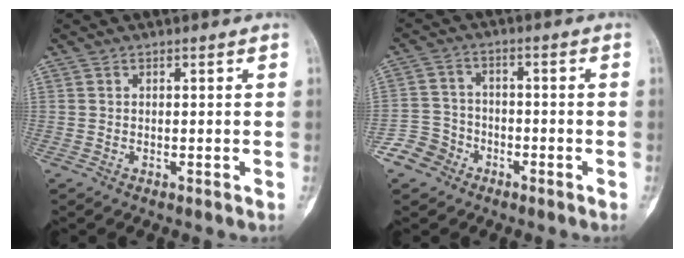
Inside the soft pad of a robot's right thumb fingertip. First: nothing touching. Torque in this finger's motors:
{"motor_torque": [0.78, -0.08, 0.14, -0.44, -0.01]}